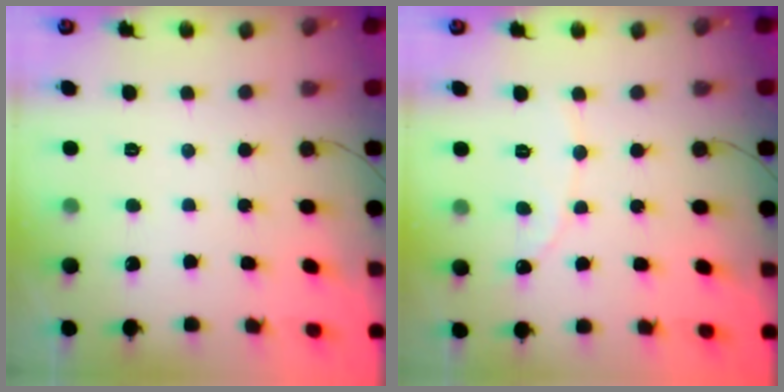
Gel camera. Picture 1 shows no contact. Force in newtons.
{"total": 2.1, "press": 2.1, "slide": 0.1}